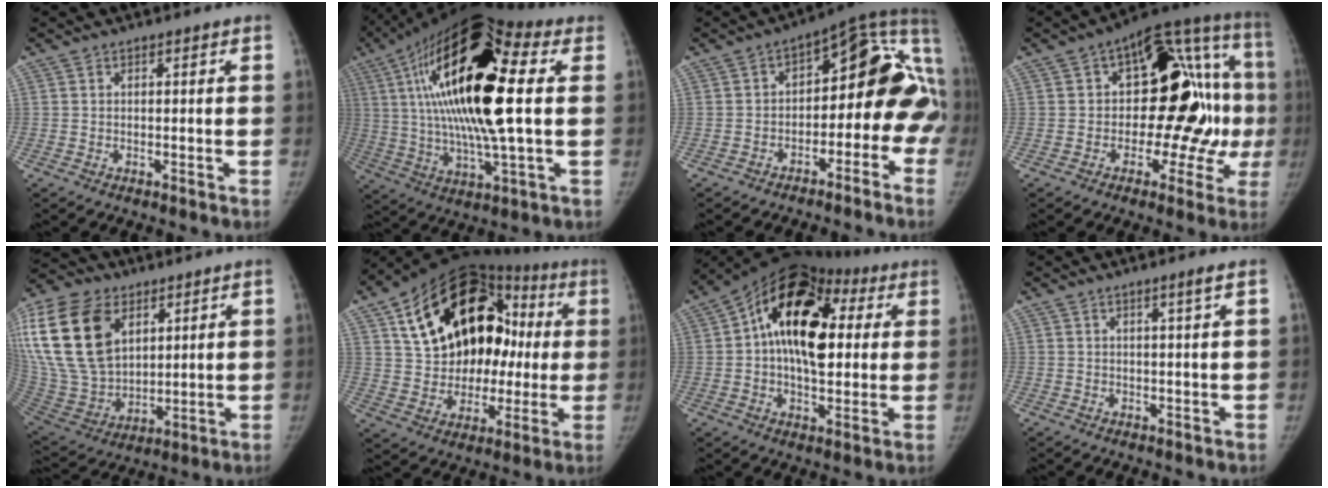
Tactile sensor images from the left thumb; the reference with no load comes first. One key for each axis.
{"total": 26.6, "fx": 4.5, "fy": 8.2, "fz": 24.9, "tx": -0.473, "ty": 0.005, "tz": 0.059}
{"total": 19.1, "fx": -5.5, "fy": 10.7, "fz": 14.9, "tx": -0.164, "ty": 0.099, "tz": -0.077}
{"total": 24.6, "fx": -0.1, "fy": 12.9, "fz": 21.0, "tx": -0.231, "ty": 0.043, "tz": -0.004}
{"total": 28.1, "fx": 10.4, "fy": 18.5, "fz": 18.3, "tx": -0.400, "ty": 0.002, "tz": 0.212}
{"total": 26.9, "fx": 5.7, "fy": 17.5, "fz": 19.6, "tx": -0.262, "ty": 0.045, "tz": 0.097}
{"total": 20.6, "fx": 3.8, "fy": 12.4, "fz": 16.0, "tx": -0.228, "ty": 0.024, "tz": 0.046}
{"total": 1.7, "fx": 0.9, "fy": -0.5, "fz": 1.4, "tx": -0.027, "ty": -0.008, "tz": 0.018}